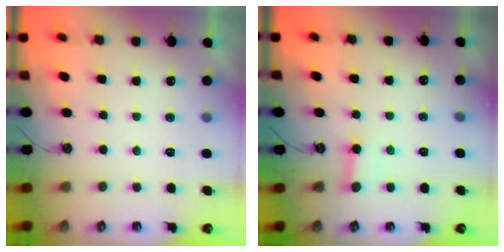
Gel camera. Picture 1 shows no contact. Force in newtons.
{"total": 2.7, "press": 2.7, "slide": 0.2}